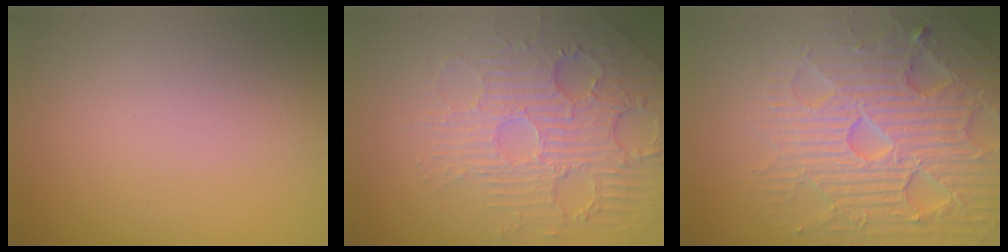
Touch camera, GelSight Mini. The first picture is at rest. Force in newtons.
{"total": 4.8, "press": 4.3, "slide": 2.2}
{"total": 6.8, "press": 6.7, "slide": 1.5}